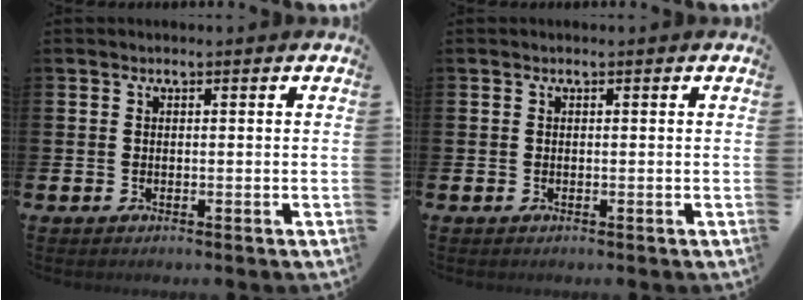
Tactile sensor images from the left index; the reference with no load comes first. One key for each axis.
{"total": 0.0}